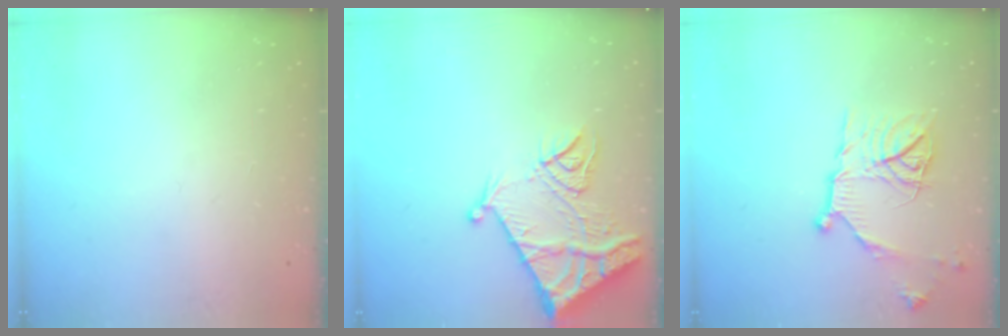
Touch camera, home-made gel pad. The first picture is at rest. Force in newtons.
{"total": 12.8, "press": 12.7, "slide": 1.2}
{"total": 14.7, "press": 14.7, "slide": 0.2}